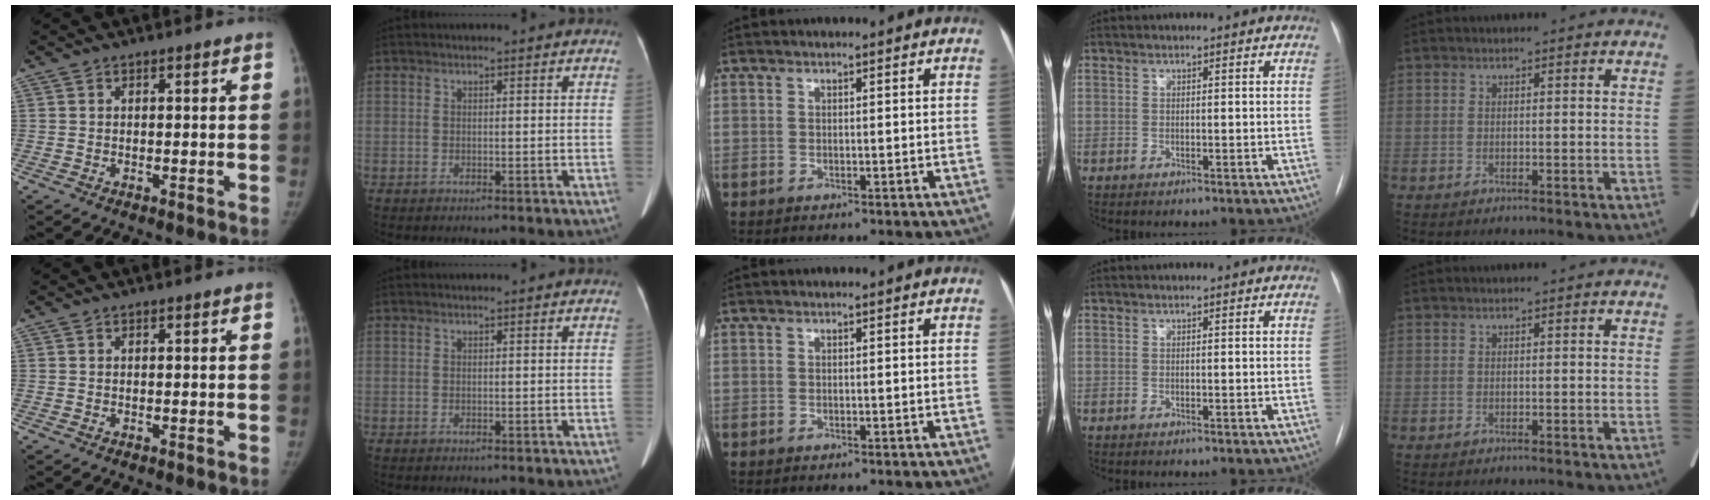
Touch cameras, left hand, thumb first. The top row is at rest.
{}